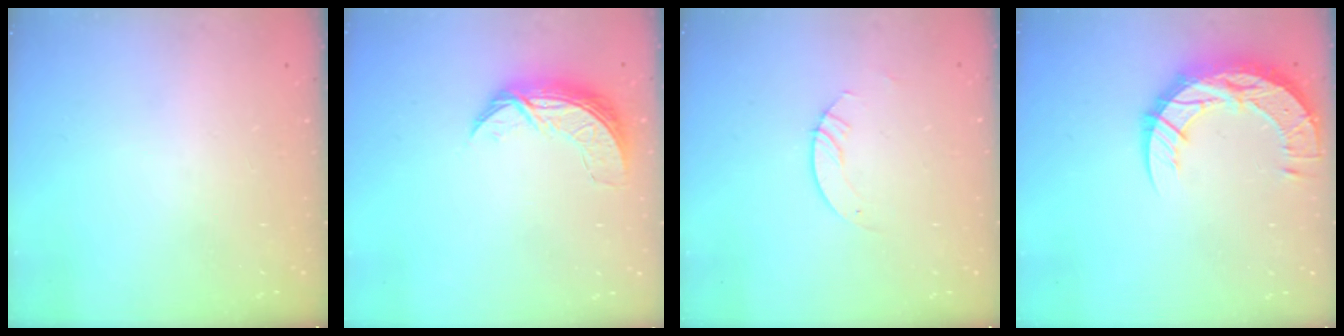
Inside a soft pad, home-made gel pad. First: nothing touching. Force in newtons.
{"total": 7.8, "press": 7.8, "slide": 0.5}
{"total": 2.1, "press": 2.1, "slide": 0.2}
{"total": 15.7, "press": 15.6, "slide": 1.2}